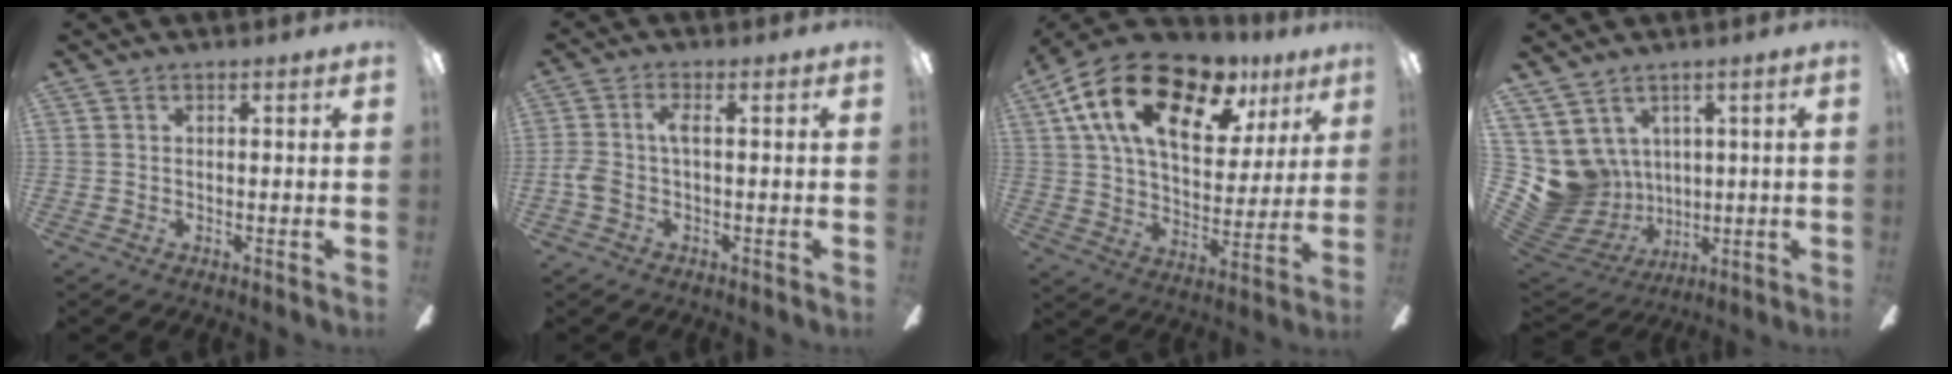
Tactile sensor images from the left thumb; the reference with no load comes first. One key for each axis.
{"total": 4.4, "fx": -0.9, "fy": 1.5, "fz": 4.0, "tx": -0.095, "ty": 0.005, "tz": -0.025}
{"total": 23.2, "fx": 12.2, "fy": 12.0, "fz": 15.5, "tx": -0.275, "ty": -0.048, "tz": 0.206}
{"total": 9.2, "fx": 2.2, "fy": 8.8, "fz": 1.7, "tx": -0.088, "ty": -0.038, "tz": 0.049}